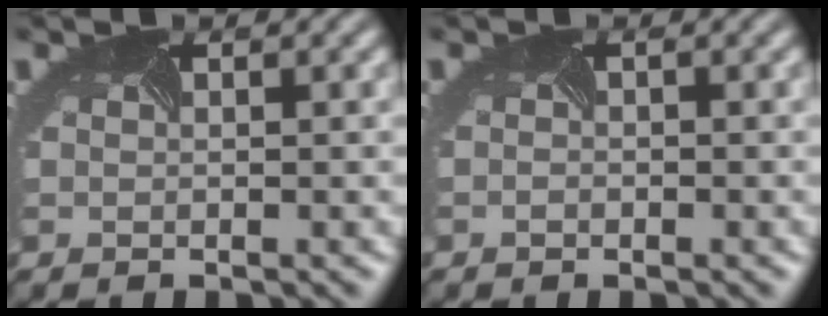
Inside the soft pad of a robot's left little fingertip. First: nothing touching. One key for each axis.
{"total": 0.6, "fx": -0.4, "fy": 0.3, "fz": 0.4, "tx": -0.001, "ty": -0.001, "tz": -0.001}